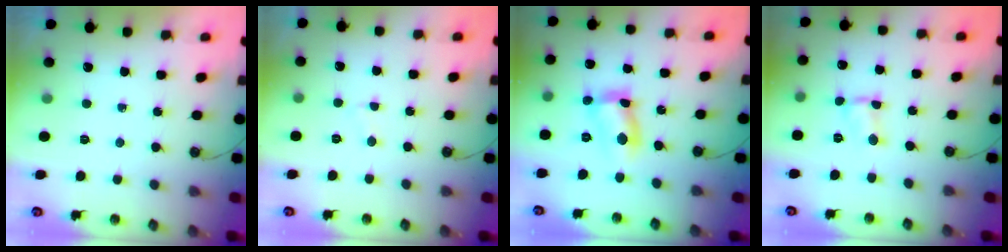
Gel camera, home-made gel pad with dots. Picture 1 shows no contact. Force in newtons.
{"total": 2.0, "press": 2.0, "slide": 0.2}
{"total": 9.9, "press": 9.9, "slide": 0.9}
{"total": 1.7, "press": 1.6, "slide": 0.2}